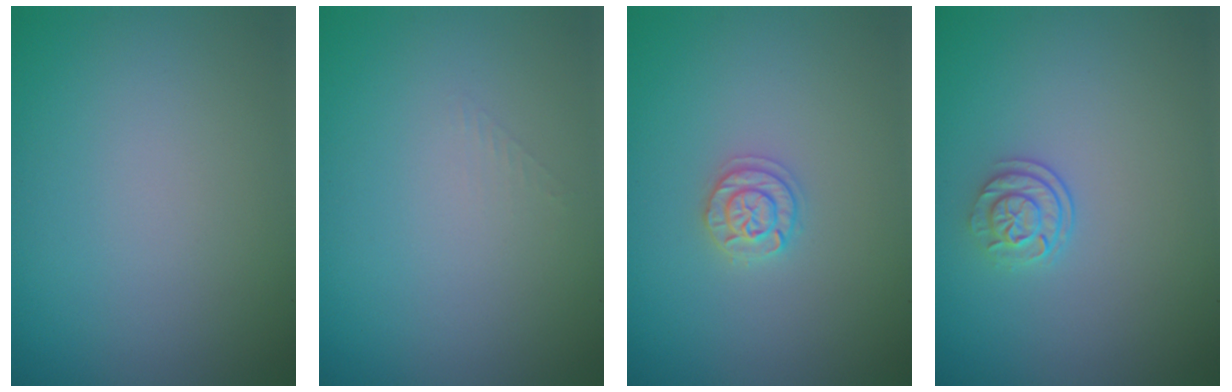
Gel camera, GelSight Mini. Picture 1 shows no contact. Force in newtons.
{"total": 0.6, "press": 0.6, "slide": 0.0}
{"total": 1.7, "press": 1.7, "slide": 0.2}
{"total": 2.2, "press": 1.7, "slide": 1.4}